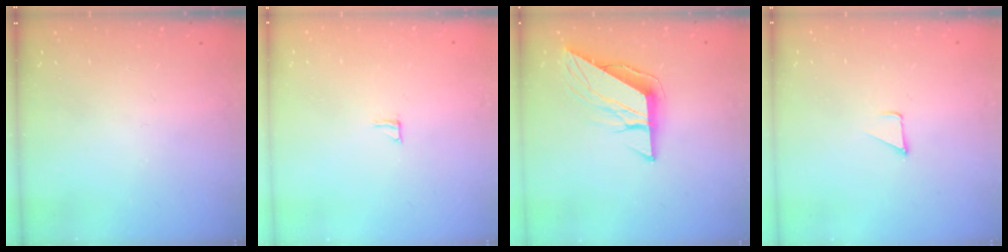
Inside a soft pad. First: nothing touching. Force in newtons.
{"total": 4.3, "press": 4.3, "slide": 0.3}
{"total": 9.4, "press": 9.4, "slide": 1.0}
{"total": 1.8, "press": 1.7, "slide": 0.1}